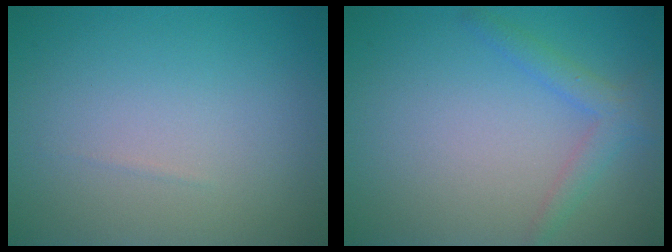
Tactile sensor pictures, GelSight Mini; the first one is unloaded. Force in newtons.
{"total": 2.2, "press": 2.2, "slide": 0.0}